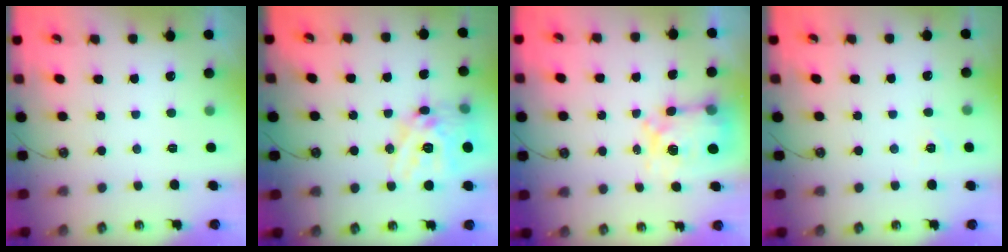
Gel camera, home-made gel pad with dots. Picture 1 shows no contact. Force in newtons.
{"total": 20.0, "press": 19.9, "slide": 1.9}
{"total": 7.9, "press": 7.8, "slide": 0.7}
{"total": 3.5, "press": 3.4, "slide": 0.4}